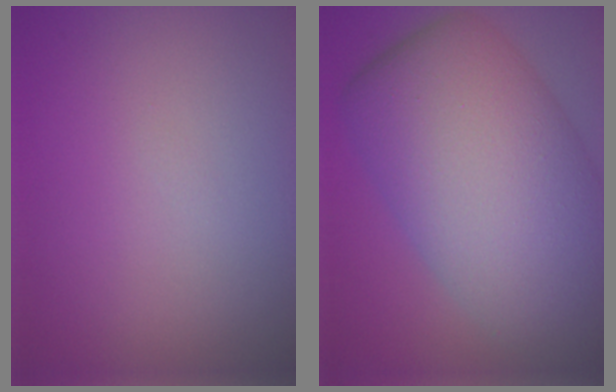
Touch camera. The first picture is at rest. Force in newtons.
{"total": 13.9, "press": 13.9, "slide": 0.6}